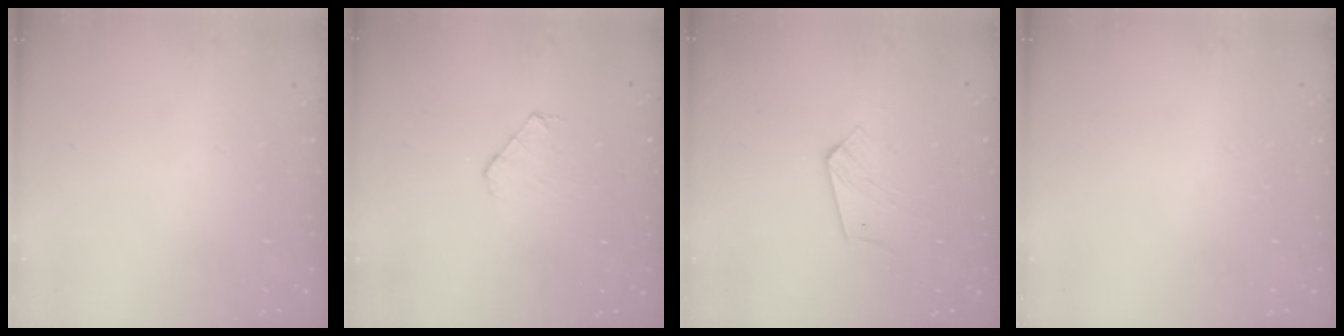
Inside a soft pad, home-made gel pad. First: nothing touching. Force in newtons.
{"total": 4.3, "press": 4.3, "slide": 0.4}
{"total": 6.0, "press": 5.9, "slide": 0.4}
{"total": 0.0}